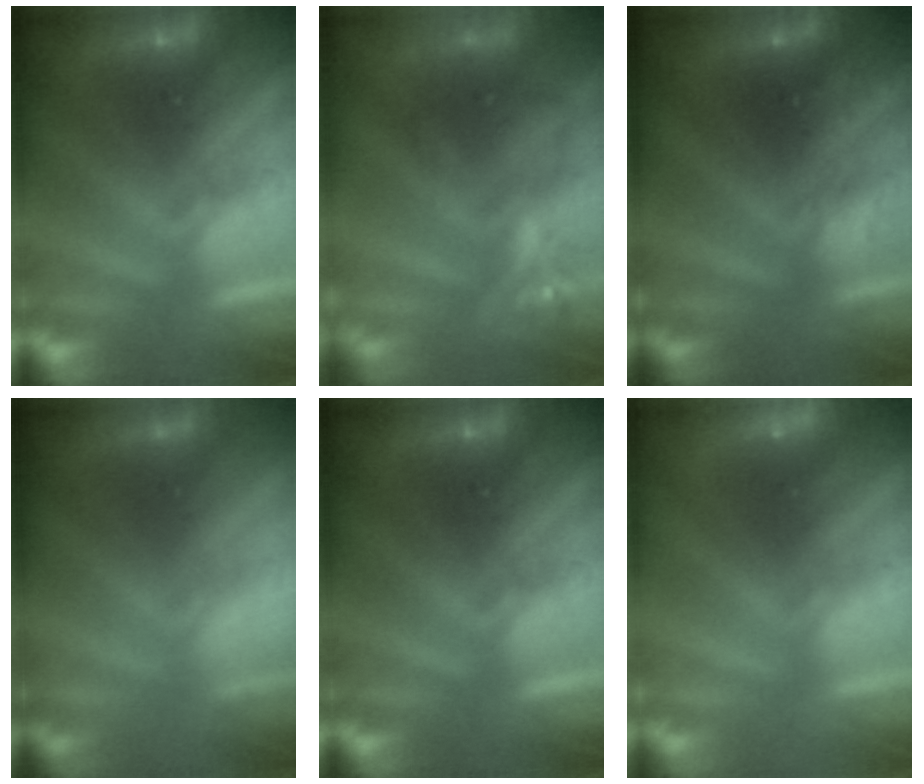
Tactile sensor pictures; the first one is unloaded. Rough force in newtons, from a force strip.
{"total": 3.9}
{"total": 2.9}
{"total": 2.4}
{"total": 0.0}
{"total": 2.3}